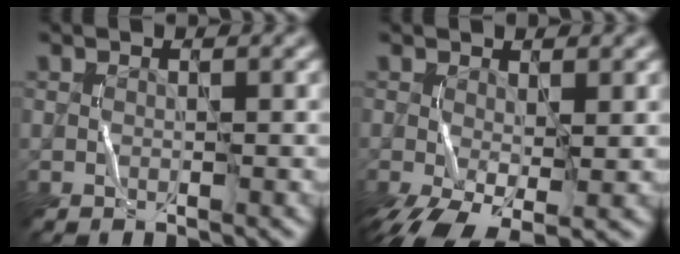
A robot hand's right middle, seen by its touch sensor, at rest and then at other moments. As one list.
[{"total": 5.9, "force": [-2.1, 3.0, 4.6], "torque": [-0.113, -0.024, -0.029]}]